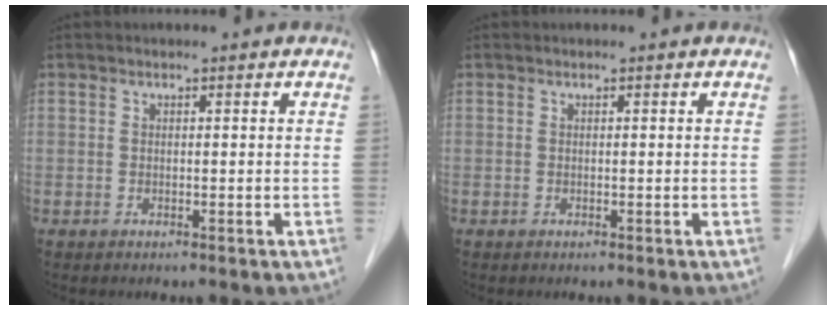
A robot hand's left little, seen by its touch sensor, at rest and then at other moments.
{"total": 0.0}